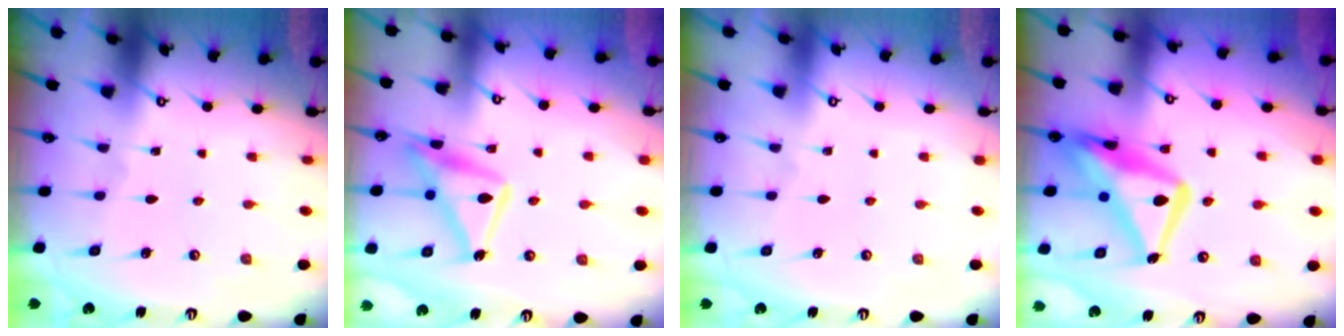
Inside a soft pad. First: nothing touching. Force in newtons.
{"total": 15.8, "press": 15.7, "slide": 1.3}
{"total": 3.8, "press": 3.8, "slide": 0.1}
{"total": 19.6, "press": 19.5, "slide": 1.7}